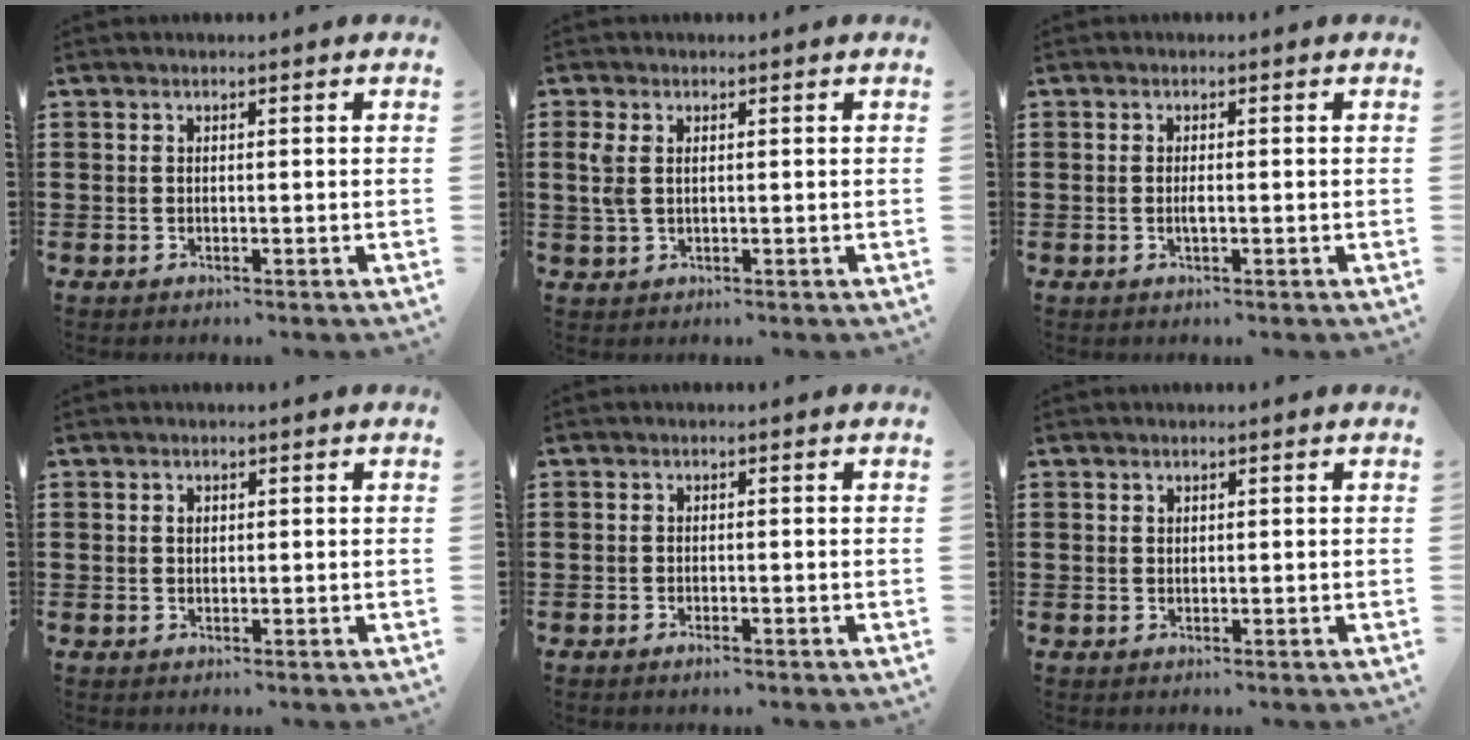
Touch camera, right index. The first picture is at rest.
{"total": 2.7, "force": [0.6, 1.5, 2.1], "torque": [-0.052, 0.005, 0.008]}
{"total": 1.3, "force": [-0.3, 0.4, 1.3], "torque": [-0.032, -0.003, -0.008]}
{"total": 0.8, "force": [0.3, 0.6, 0.4], "torque": [-0.010, 0.004, 0.005]}
{"total": 0.8, "force": [-0.7, 0.1, 0.4], "torque": [-0.012, -0.008, -0.011]}
{"total": 0.6, "force": [0.4, 0.5, 0.1], "torque": [-0.002, 0.002, 0.008]}